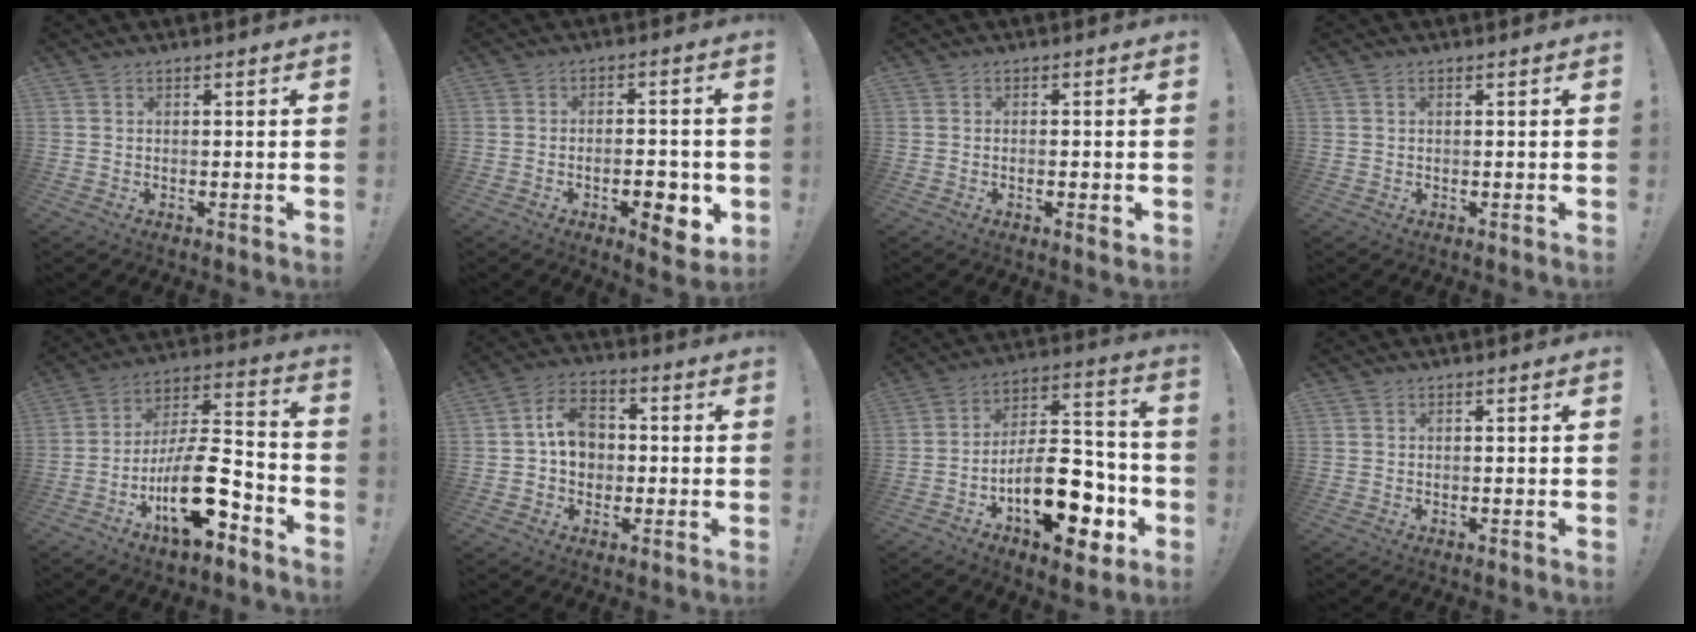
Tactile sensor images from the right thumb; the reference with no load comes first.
{"total": 8.7, "force": [-3.1, 4.2, 7.0], "torque": [-0.075, 0.010, -0.045]}
{"total": 2.0, "force": [-0.7, 0.7, 1.8], "torque": [-0.025, 0.003, -0.012]}
{"total": 0.5, "force": [0.2, 0.2, 0.4], "torque": [-0.013, 0.004, 0.005]}
{"total": 20.1, "force": [-9.1, 8.1, 16.0], "torque": [-0.280, 0.059, -0.141]}
{"total": 10.6, "force": [0.4, 8.6, 6.2], "torque": [-0.089, 0.014, 0.011]}
{"total": 21.2, "force": [-8.7, 10.6, 16.2], "torque": [-0.251, 0.055, -0.128]}
{"total": 0.0}